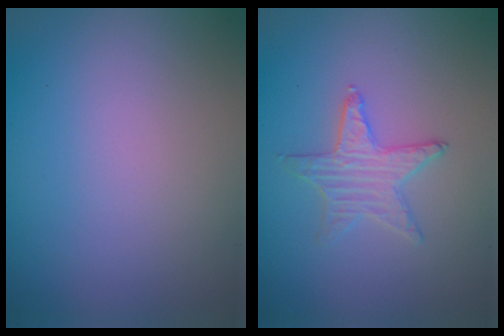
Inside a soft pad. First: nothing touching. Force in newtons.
{"total": 1.6, "press": 1.6, "slide": 0.2}